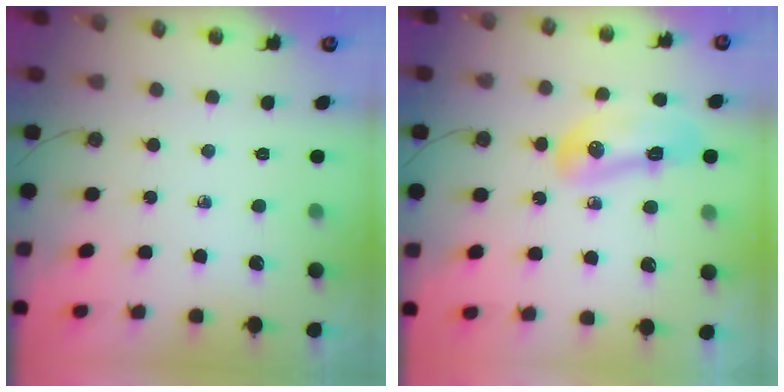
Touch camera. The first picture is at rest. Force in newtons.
{"total": 14.8, "press": 12.2, "slide": 8.4}